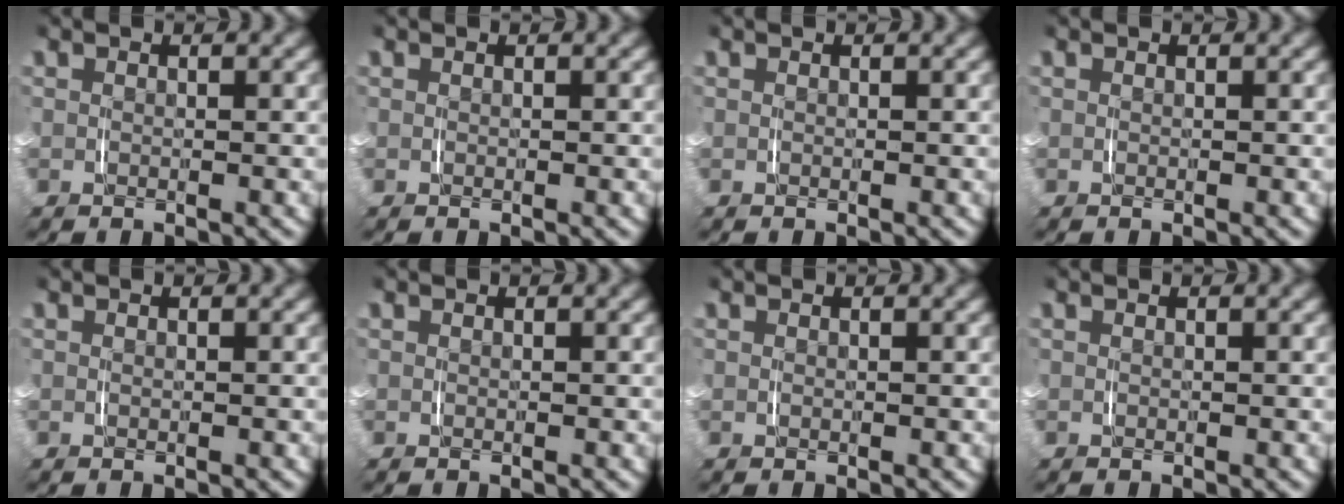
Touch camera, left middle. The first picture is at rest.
{"total": 0.0}
{"total": 0.0}
{"total": 0.0}
{"total": 0.0}
{"total": 0.0}
{"total": 0.0}
{"total": 0.0}